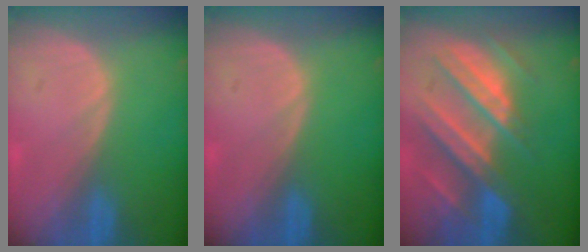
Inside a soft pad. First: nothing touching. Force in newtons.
{"total": 0.0}
{"total": 10.3, "press": 9.2, "slide": 4.7}